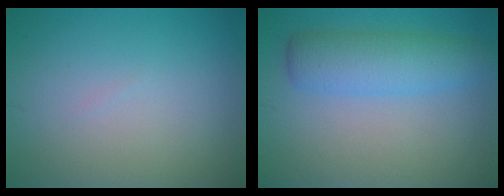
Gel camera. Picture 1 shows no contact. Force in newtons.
{"total": 4.6, "press": 4.6, "slide": 0.1}